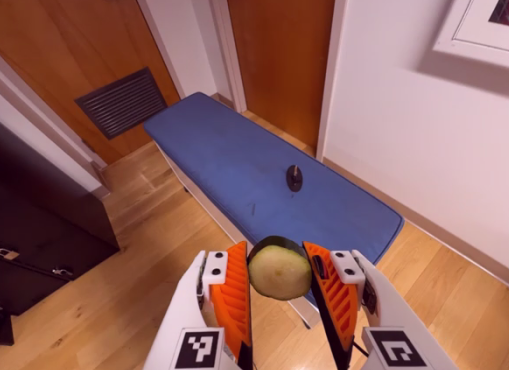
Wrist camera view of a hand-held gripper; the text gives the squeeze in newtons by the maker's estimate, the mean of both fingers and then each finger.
{"total": 9.0, "left": 8.2, "right": 9.8}